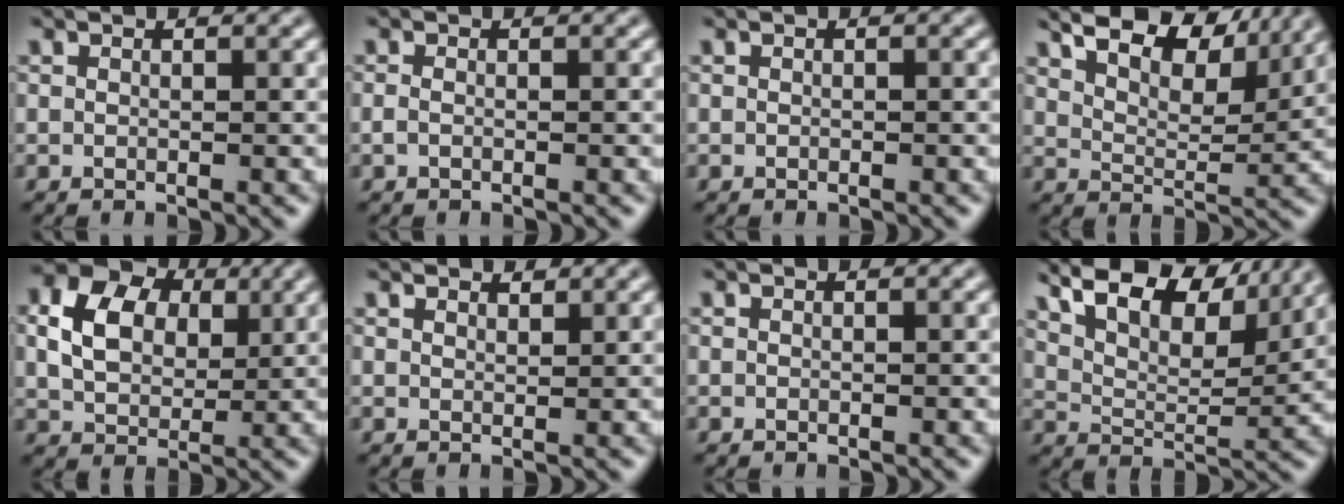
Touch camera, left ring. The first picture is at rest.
{"total": 0.6, "force": [-0.2, 0.3, 0.5], "torque": [-0.014, -0.002, -0.006]}
{"total": 0.0}
{"total": 11.0, "force": [8.3, 4.3, 5.8], "torque": [-0.103, 0.022, 0.116]}
{"total": 8.6, "force": [2.6, 6.4, 5.1], "torque": [-0.118, 0.028, 0.039]}
{"total": 1.6, "force": [1.6, 0.3, 0.3], "torque": [-0.010, -0.003, 0.023]}
{"total": 0.0}
{"total": 12.2, "force": [8.9, 4.9, 6.8], "torque": [-0.131, 0.026, 0.129]}